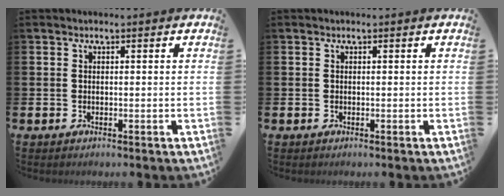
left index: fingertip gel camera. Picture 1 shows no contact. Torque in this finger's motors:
{"motor_torque": [0.00, 0.00, 0.00, 0.00]}